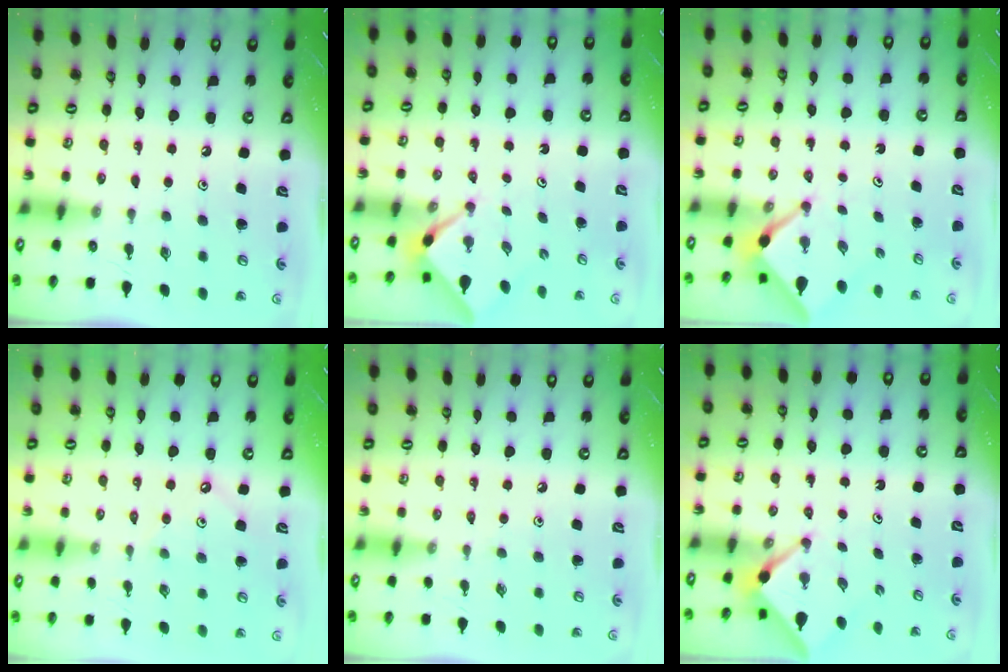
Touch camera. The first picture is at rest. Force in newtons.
{"total": 2.2, "press": 2.2, "slide": 0.2}
{"total": 2.3, "press": 2.3, "slide": 0.3}
{"total": 1.6, "press": 1.5, "slide": 0.4}
{"total": 2.1, "press": 2.1, "slide": 0.4}
{"total": 3.2, "press": 3.2, "slide": 0.3}